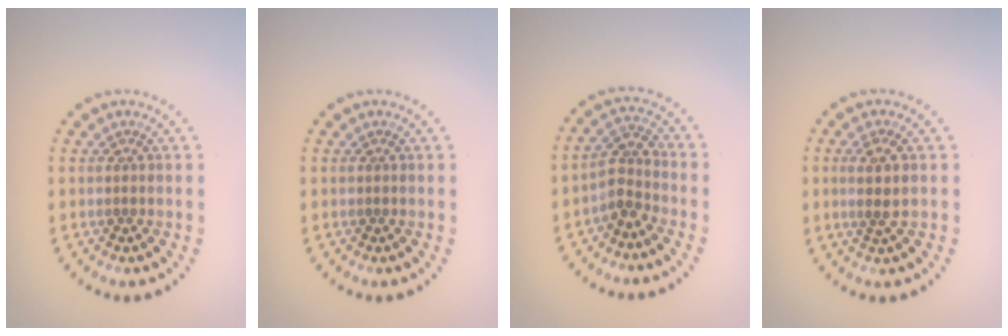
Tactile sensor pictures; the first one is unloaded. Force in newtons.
{"total": 0.0}
{"total": 2.5, "press": 2.0, "slide": 1.6}
{"total": 2.3, "press": 2.1, "slide": 0.9}